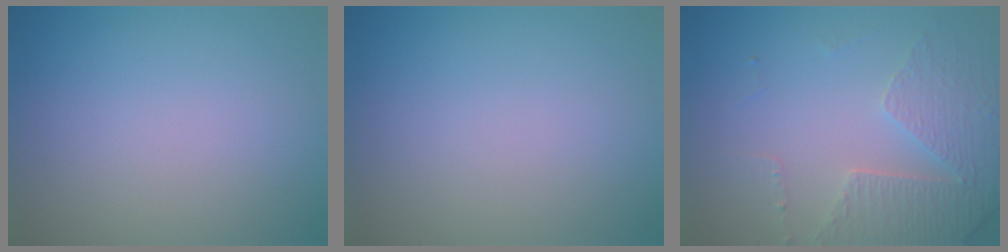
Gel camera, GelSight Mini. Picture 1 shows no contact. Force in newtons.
{"total": 0.0}
{"total": 4.6, "press": 3.4, "slide": 3.2}